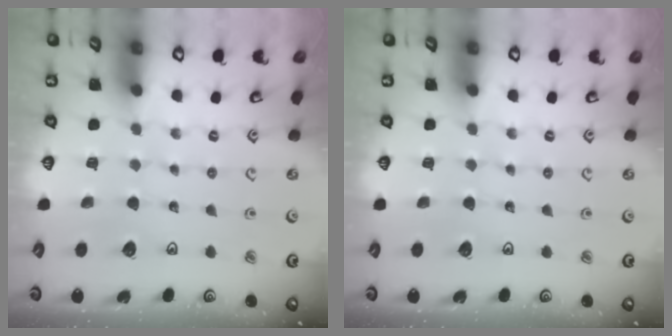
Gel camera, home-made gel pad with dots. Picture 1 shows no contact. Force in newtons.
{"total": 0.0}